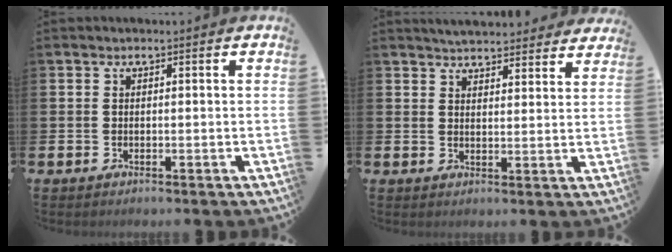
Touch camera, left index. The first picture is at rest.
{"total": 4.5, "force": [4.5, 0.7, 0.3], "torque": [-0.016, -0.022, 0.082]}